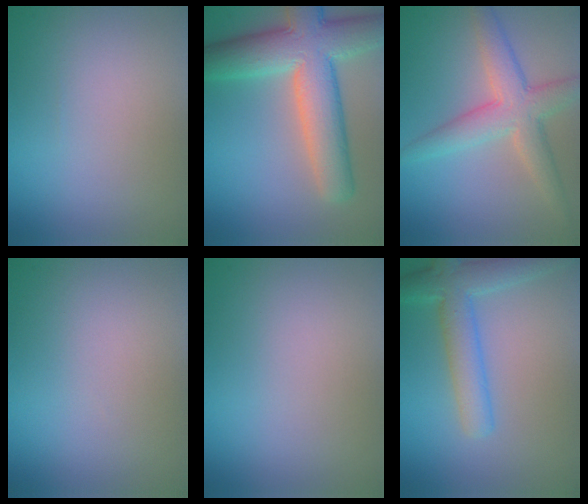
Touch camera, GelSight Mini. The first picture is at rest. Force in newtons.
{"total": 9.9, "press": 9.9, "slide": 0.6}
{"total": 4.9, "press": 4.9, "slide": 0.1}
{"total": 0.0}
{"total": 0.0}
{"total": 4.7, "press": 4.7, "slide": 0.2}